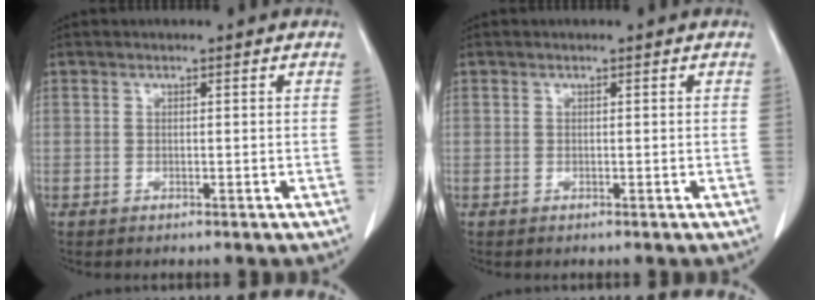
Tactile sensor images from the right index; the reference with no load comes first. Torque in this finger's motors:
{"motor_torque": [0.00, 0.00, 0.00, 0.00]}